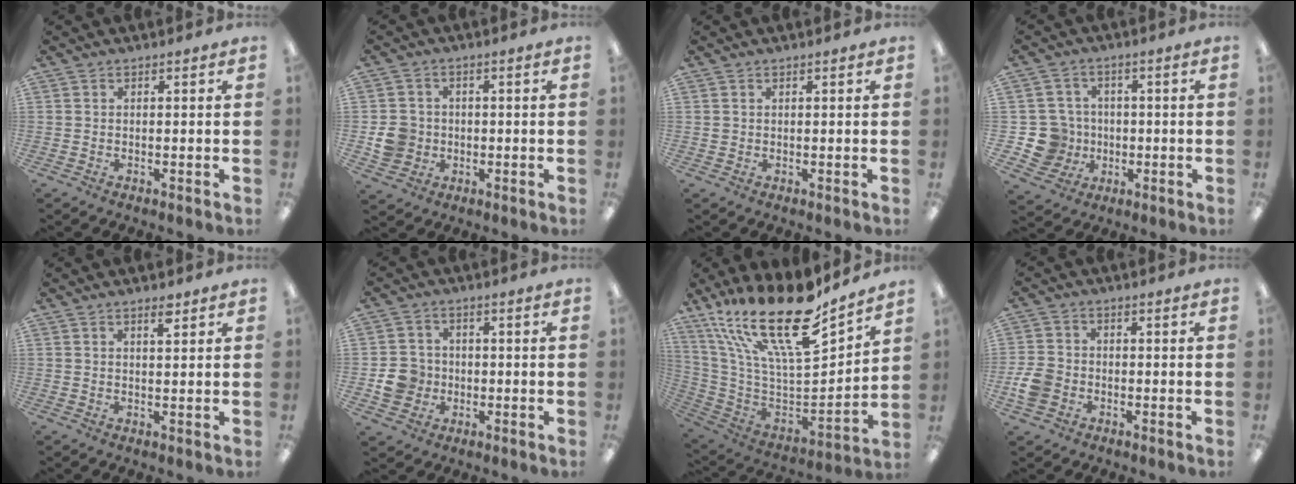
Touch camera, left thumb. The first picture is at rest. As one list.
[{"total": 6.7, "force": [-0.7, 6.2, 2.2], "torque": [-0.043, 0.012, -0.011]}, {"total": 0.7, "force": [0.4, 0.6, 0.1], "torque": [-0.003, 0.002, 0.007]}, {"total": 8.9, "force": [-1.2, 8.7, 1.4], "torque": [-0.051, 0.012, -0.010]}, {"total": 2.9, "force": [2.1, 0.8, 1.7], "torque": [-0.023, -0.005, 0.034]}, {"total": 6.9, "force": [-1.4, 6.4, 2.1], "torque": [-0.047, 0.015, -0.021]}, {"total": 25.7, "force": [17.5, 8.1, 17.0], "torque": [-0.312, -0.128, 0.302]}, {"total": 5.9, "force": [-1.8, 4.8, 3.0], "torque": [-0.059, 0.014, -0.030]}]